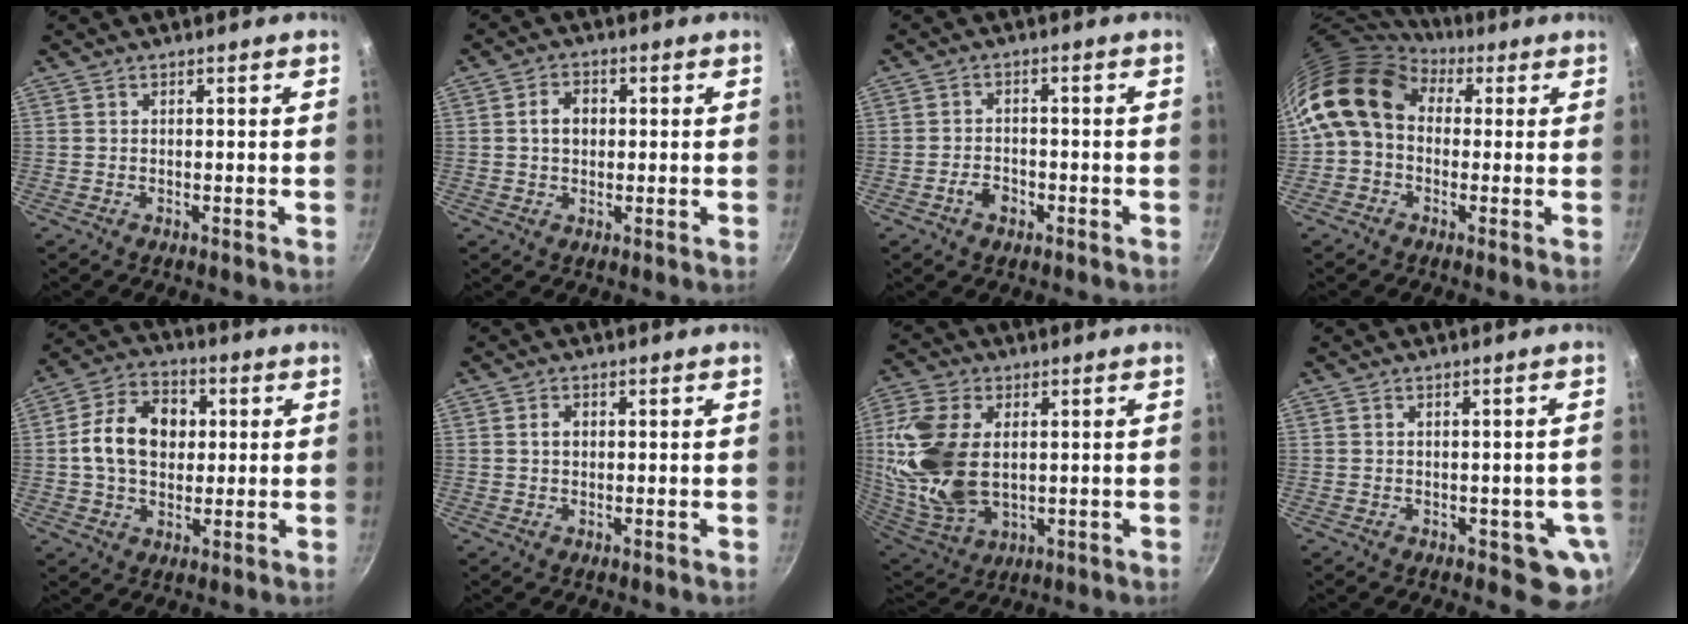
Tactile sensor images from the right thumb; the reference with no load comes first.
{"total": 4.5, "force": [0.5, 3.4, 2.9], "torque": [-0.030, 0.010, 0.004]}
{"total": 3.3, "force": [-1.7, 2.2, 1.8], "torque": [-0.023, 0.015, -0.031]}
{"total": 12.2, "force": [2.8, 9.3, 7.4], "torque": [-0.111, 0.015, 0.026]}
{"total": 13.1, "force": [1.4, 9.6, 8.7], "torque": [-0.124, 0.016, 0.011]}
{"total": 1.8, "force": [0.3, 1.3, 1.2], "torque": [-0.015, 0.007, 0.005]}
{"total": 18.9, "force": [2.0, 11.8, 14.5], "torque": [-0.294, -0.013, 0.048]}
{"total": 5.4, "force": [-1.3, 3.1, 4.3], "torque": [-0.018, 0.004, -0.011]}